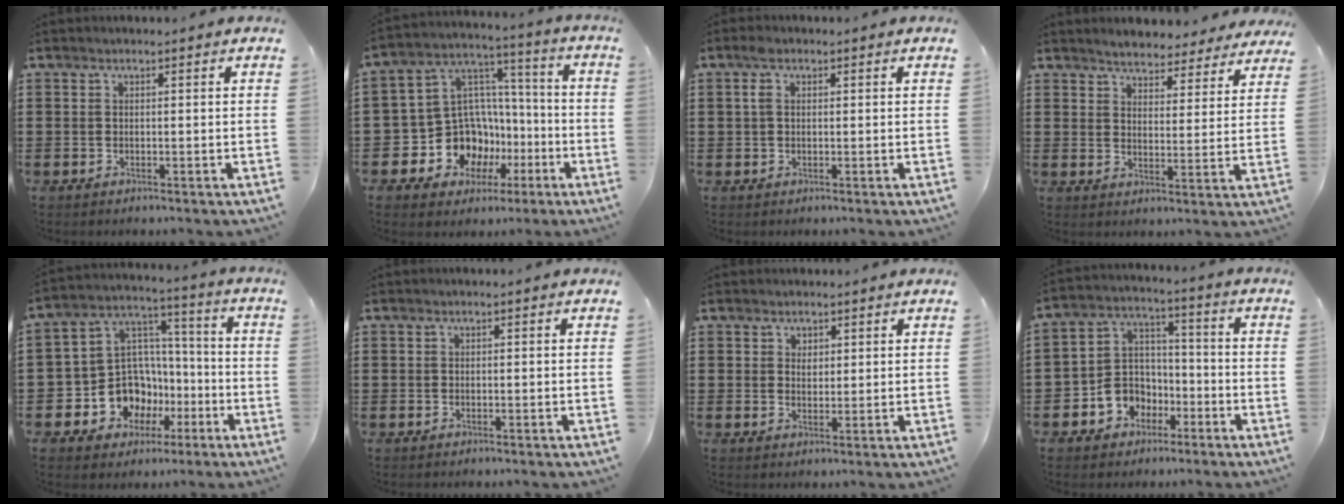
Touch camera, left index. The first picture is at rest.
{"total": 12.0, "force": [-4.1, 10.5, 4.3], "torque": [-0.130, -0.001, -0.062]}
{"total": 2.2, "force": [0.6, 1.1, 1.8], "torque": [-0.041, 0.008, 0.009]}
{"total": 4.1, "force": [4.1, 0.2, 0.3], "torque": [-0.027, -0.022, 0.072]}
{"total": 11.2, "force": [-4.5, 9.6, 3.7], "torque": [-0.117, 0.008, -0.076]}
{"total": 0.0}
{"total": 1.9, "force": [1.5, 1.2, 0.2], "torque": [-0.001, 0.002, 0.026]}
{"total": 6.7, "force": [-3.3, 5.8, 0.8], "torque": [-0.042, 0.013, -0.065]}